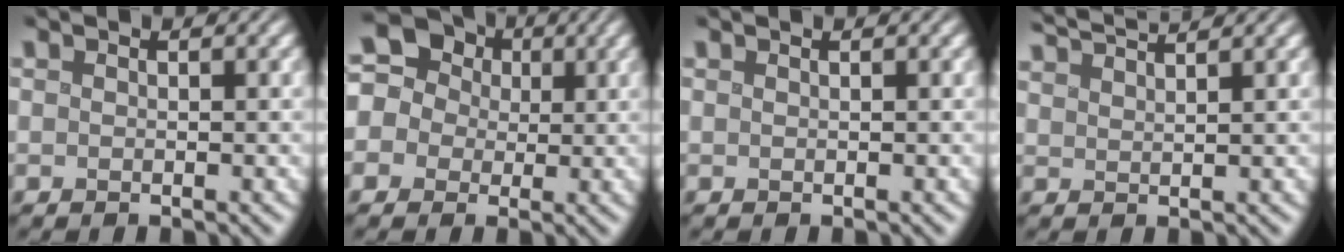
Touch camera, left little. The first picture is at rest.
{"total": 12.6, "force": [2.4, 11.4, 4.8], "torque": [-0.111, 0.048, 0.003]}
{"total": 0.6, "force": [0.4, 0.3, 0.4], "torque": [-0.001, 0.003, 0.002]}
{"total": 3.9, "force": [3.5, 0.5, 1.6], "torque": [-0.015, 0.018, 0.052]}